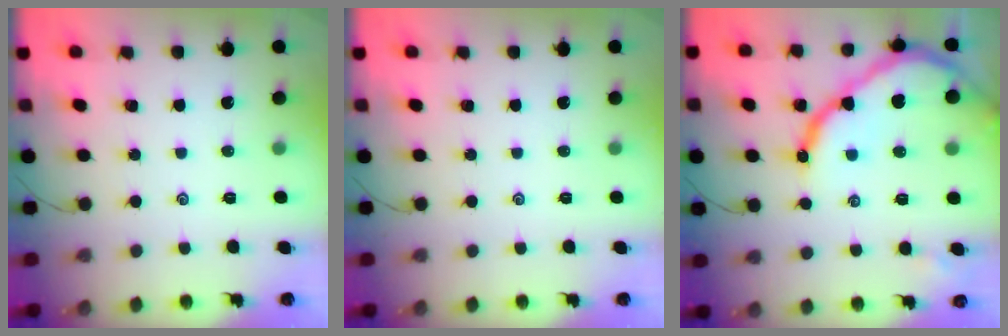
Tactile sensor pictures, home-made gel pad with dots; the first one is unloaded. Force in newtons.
{"total": 0.0}
{"total": 15.7, "press": 15.6, "slide": 2.0}